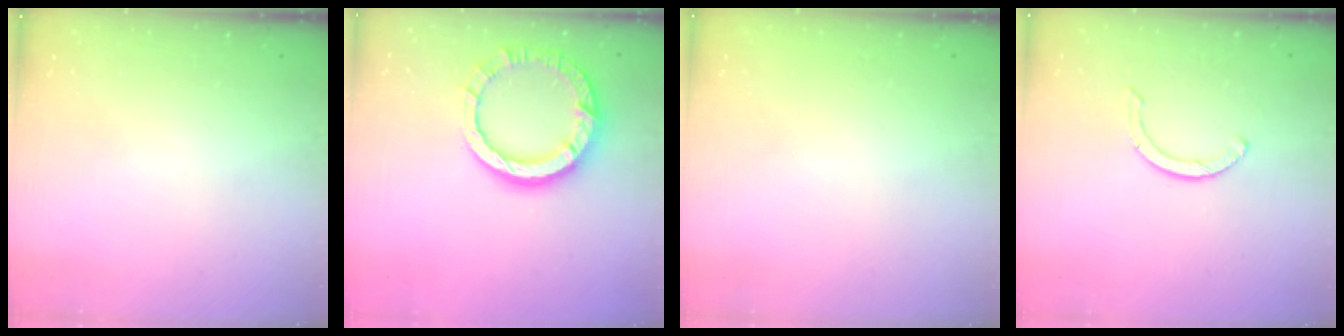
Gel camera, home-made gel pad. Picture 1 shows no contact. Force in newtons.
{"total": 13.2, "press": 13.1, "slide": 1.6}
{"total": 2.6, "press": 2.6, "slide": 0.2}
{"total": 2.9, "press": 2.9, "slide": 0.4}